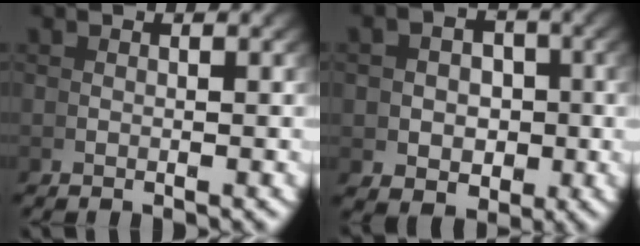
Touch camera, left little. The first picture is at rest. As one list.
[{"total": 4.5, "force": [-0.4, 3.8, 2.4], "torque": [-0.024, -0.018, 0.000]}]